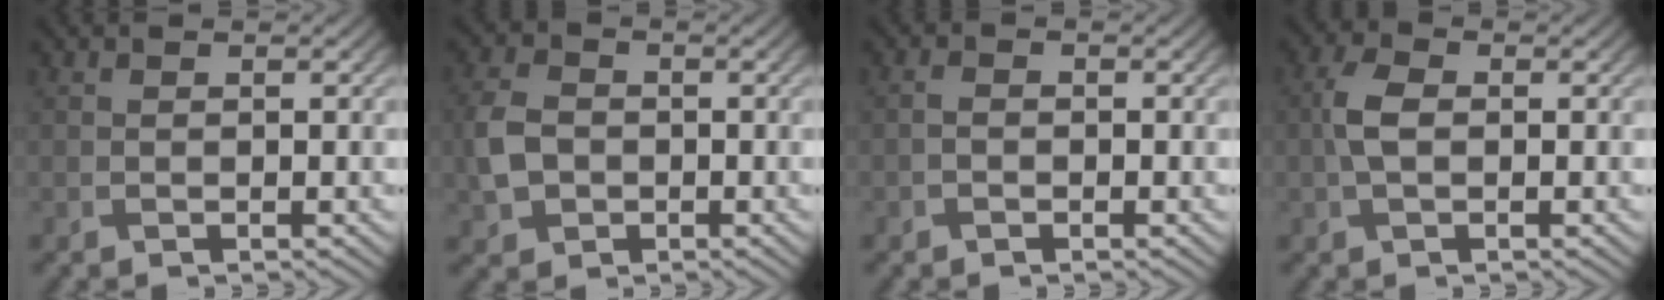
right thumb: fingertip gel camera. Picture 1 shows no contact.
{"total": 5.1, "force": [-0.8, 4.1, 2.9], "torque": [-0.080, -0.003, -0.023]}
{"total": 1.0, "force": [-0.5, 0.7, 0.5], "torque": [-0.010, 0.001, -0.012]}
{"total": 3.6, "force": [0.0, 2.2, 2.9], "torque": [-0.072, 0.007, -0.005]}